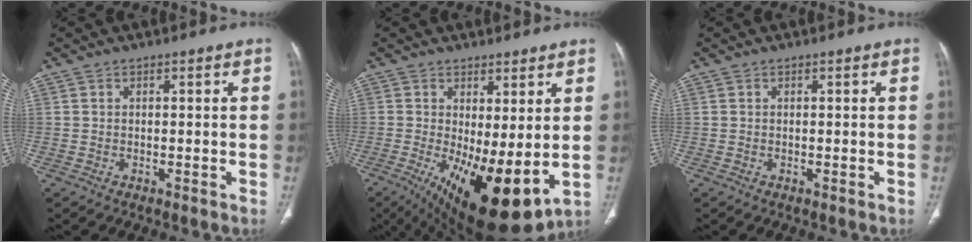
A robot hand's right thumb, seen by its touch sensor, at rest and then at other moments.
{"total": 15.2, "force": [-1.6, 5.6, 14.0], "torque": [-0.234, -0.027, 0.000]}
{"total": 0.0}